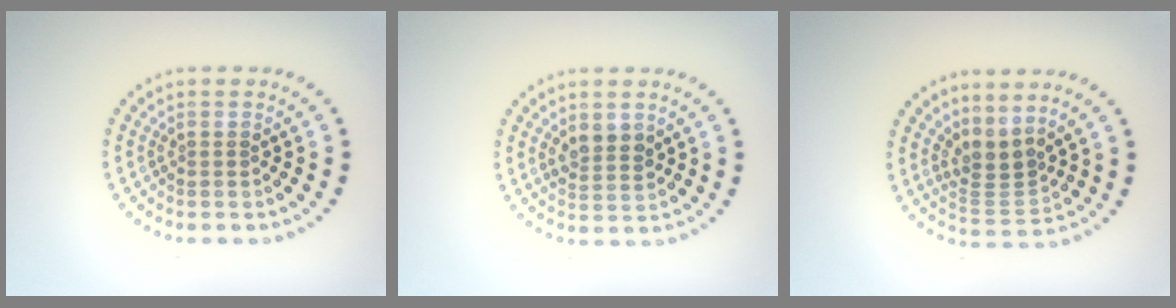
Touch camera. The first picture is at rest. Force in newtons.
{"total": 2.2, "press": 2.0, "slide": 1.0}
{"total": 2.8, "press": 2.0, "slide": 1.9}